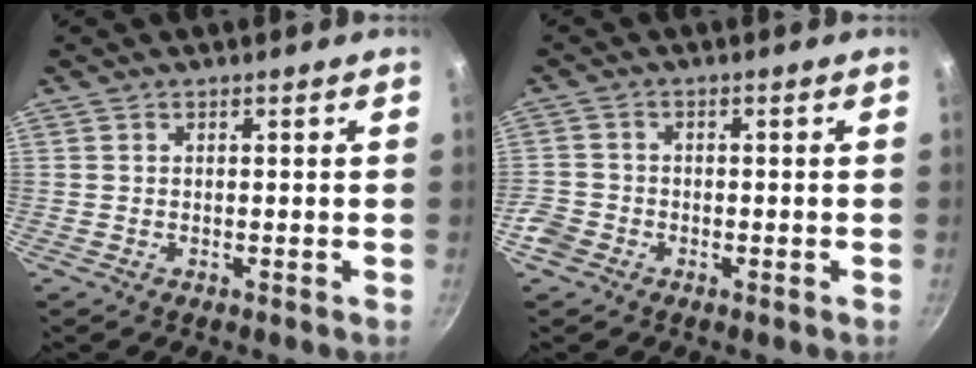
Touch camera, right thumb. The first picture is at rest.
{"total": 4.9, "force": [-2.6, 3.8, 1.7], "torque": [-0.032, 0.024, -0.051]}